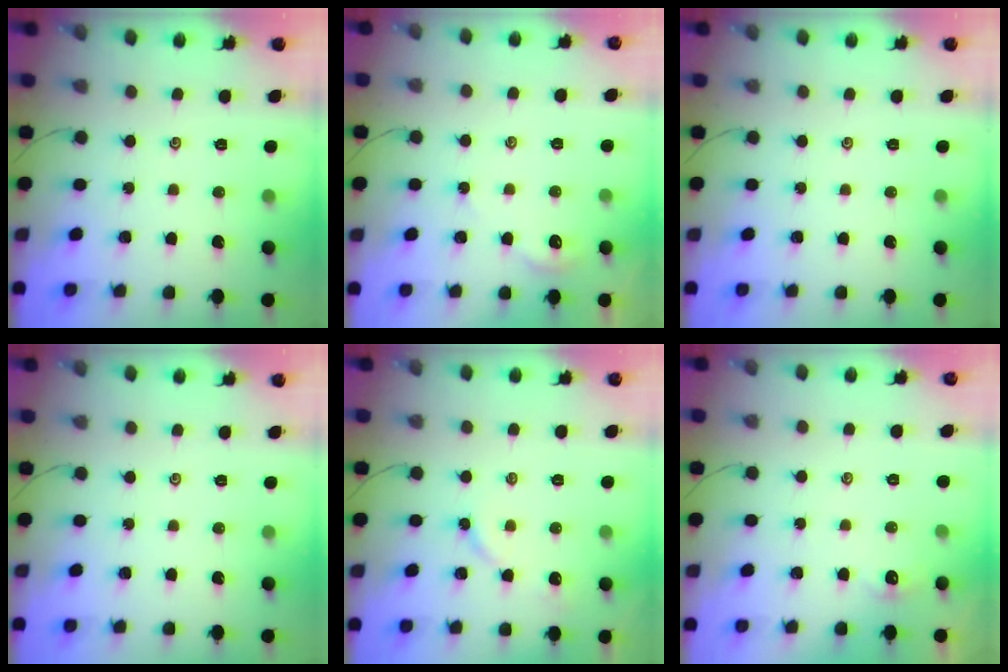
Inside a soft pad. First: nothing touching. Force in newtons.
{"total": 2.8, "press": 2.7, "slide": 0.4}
{"total": 0.0}
{"total": 0.0}
{"total": 5.0, "press": 4.9, "slide": 0.6}
{"total": 2.4, "press": 2.4, "slide": 0.3}